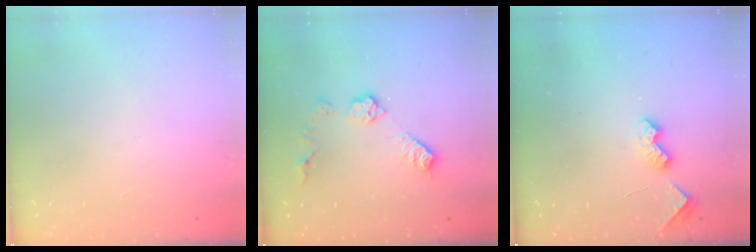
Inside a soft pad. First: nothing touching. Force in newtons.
{"total": 9.1, "press": 9.1, "slide": 0.3}
{"total": 5.9, "press": 5.8, "slide": 0.8}